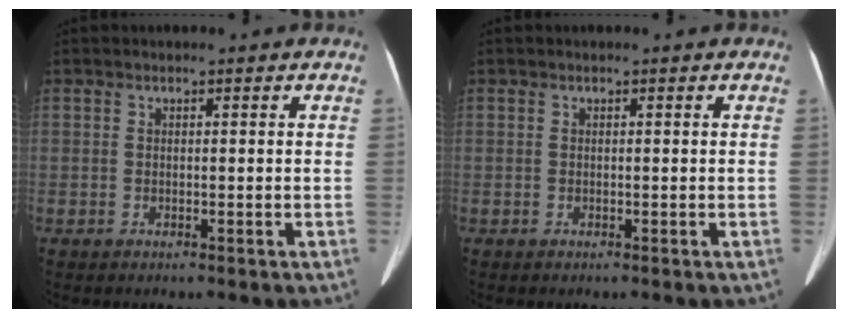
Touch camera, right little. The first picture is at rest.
{"total": 0.0}